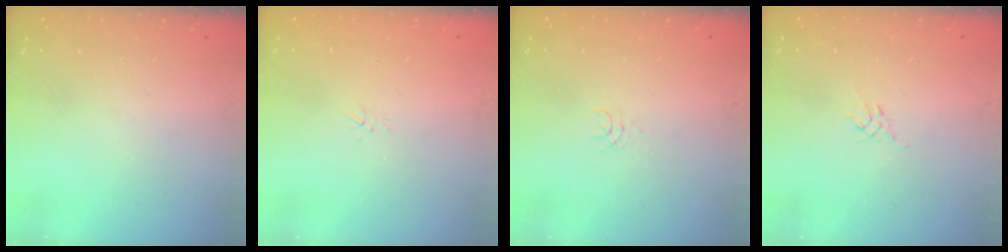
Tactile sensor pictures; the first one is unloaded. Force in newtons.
{"total": 1.5, "press": 1.5, "slide": 0.2}
{"total": 3.0, "press": 3.0, "slide": 0.2}
{"total": 2.6, "press": 2.5, "slide": 0.7}